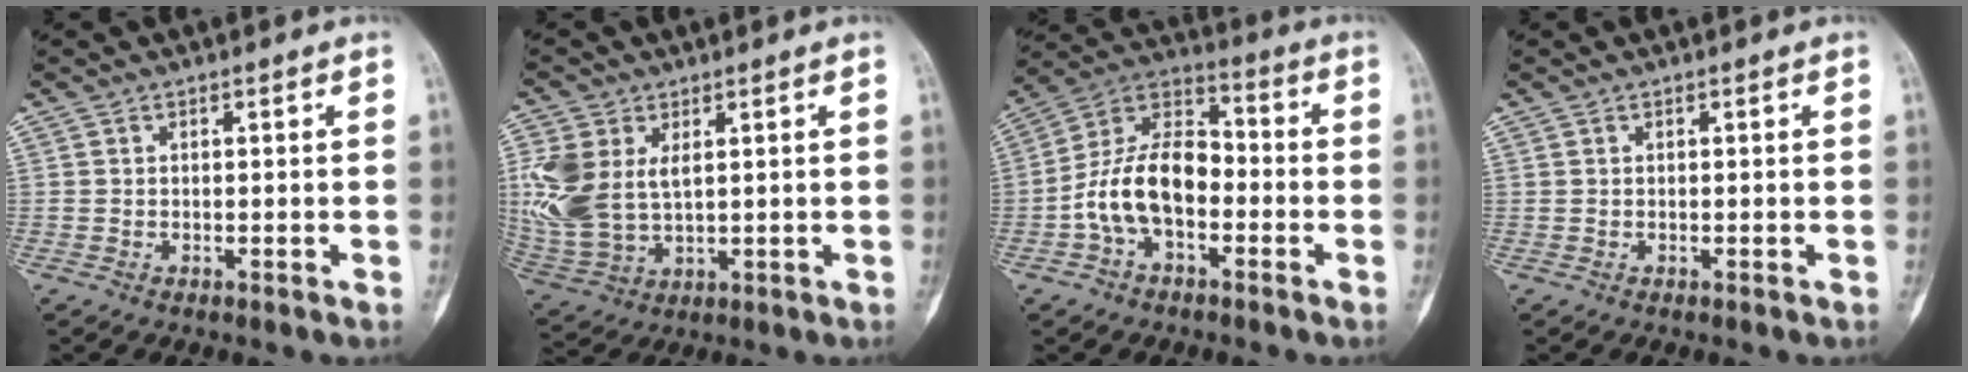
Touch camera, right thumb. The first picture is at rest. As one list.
[{"total": 13.0, "force": [2.8, 8.4, 9.6], "torque": [-0.219, -0.005, 0.066]}, {"total": 14.1, "force": [-3.4, 8.5, 10.7], "torque": [-0.182, 0.049, -0.072]}, {"total": 0.0}]